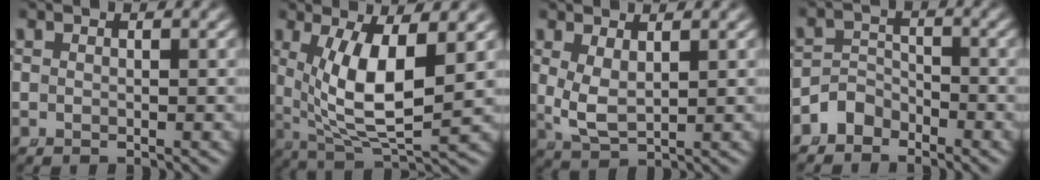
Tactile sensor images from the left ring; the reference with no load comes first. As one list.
[{"total": 8.7, "force": [0.9, 4.1, 7.7], "torque": [-0.146, -0.025, 0.037]}, {"total": 3.5, "force": [0.6, 2.2, 2.6], "torque": [-0.076, -0.019, 0.027]}, {"total": 3.9, "force": [-2.7, 2.6, 0.9], "torque": [-0.021, -0.011, -0.046]}]